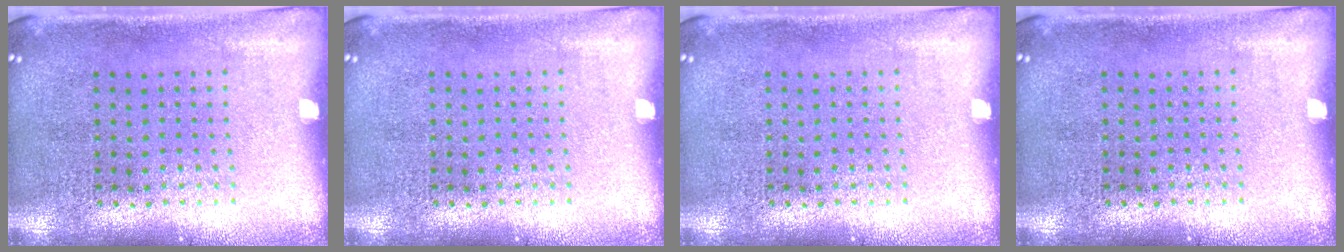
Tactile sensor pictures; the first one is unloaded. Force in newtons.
{"total": 0.0}
{"total": 0.0}
{"total": 0.0}